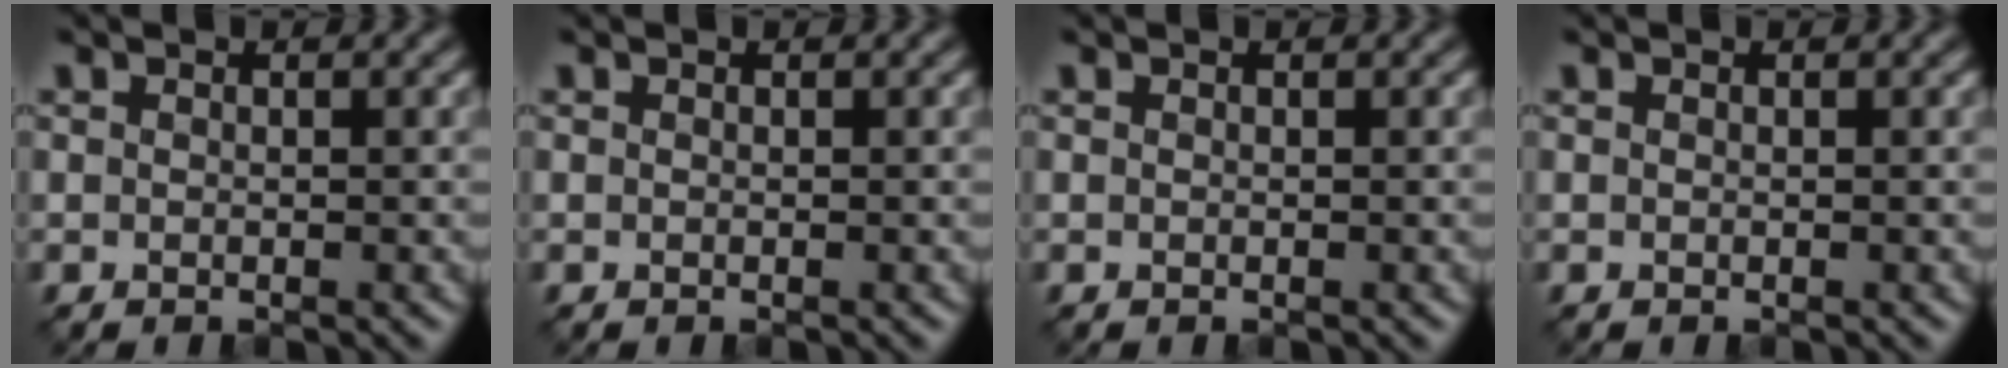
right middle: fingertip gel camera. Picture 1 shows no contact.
{"total": 0.0}
{"total": 0.0}
{"total": 0.0}